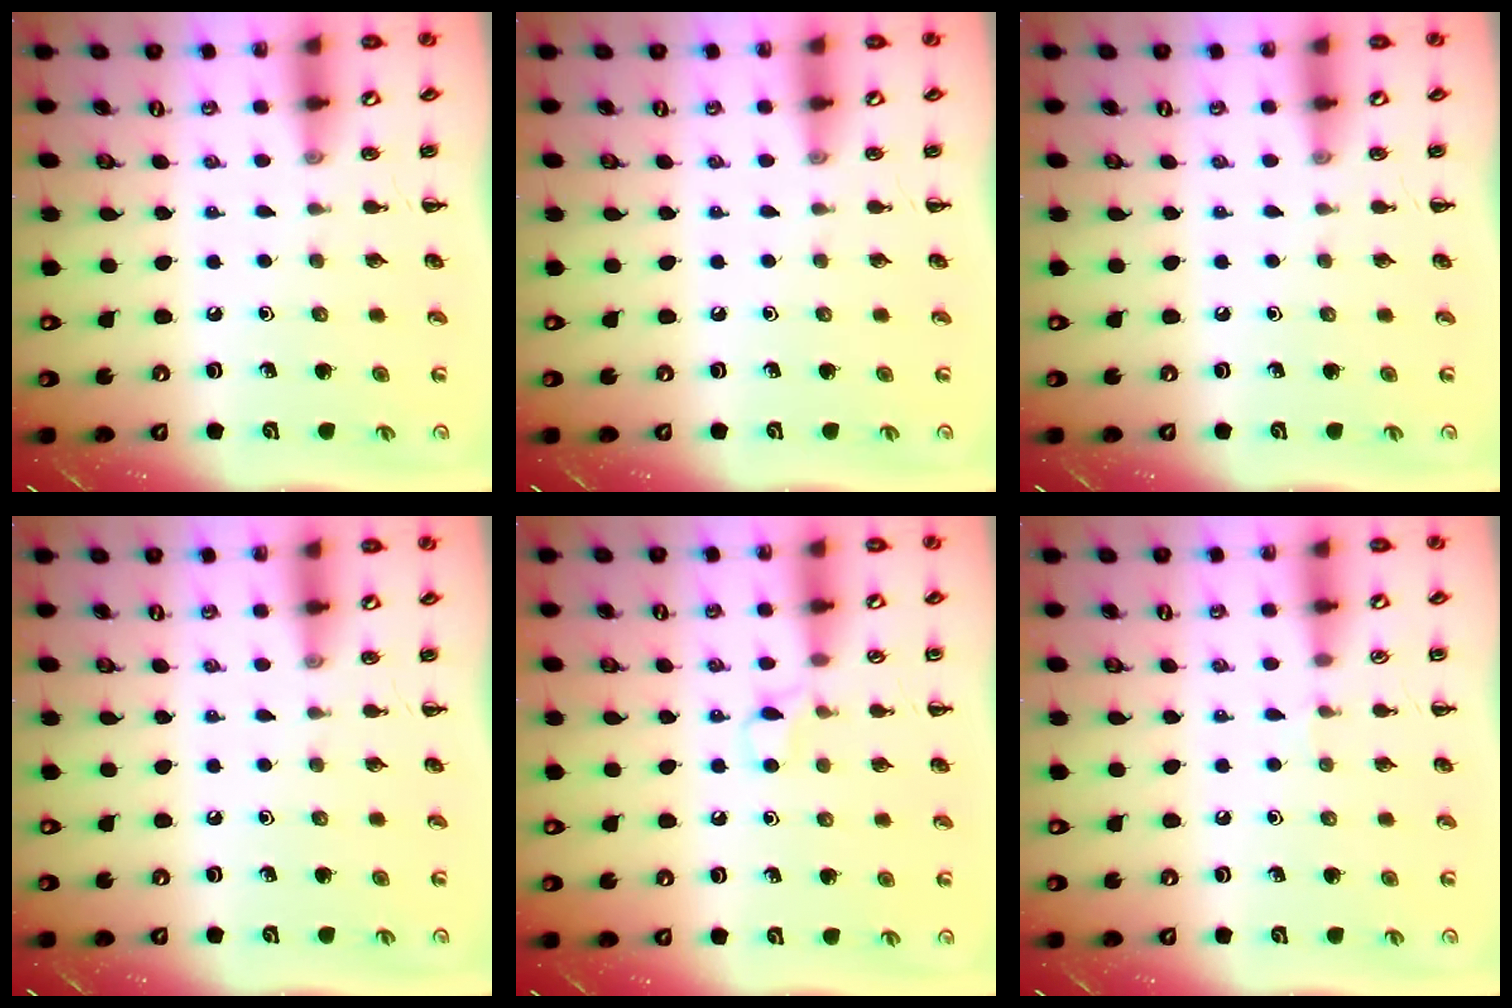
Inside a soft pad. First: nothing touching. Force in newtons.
{"total": 0.0}
{"total": 0.0}
{"total": 0.0}
{"total": 3.4, "press": 3.2, "slide": 1.1}
{"total": 2.9, "press": 2.7, "slide": 1.1}